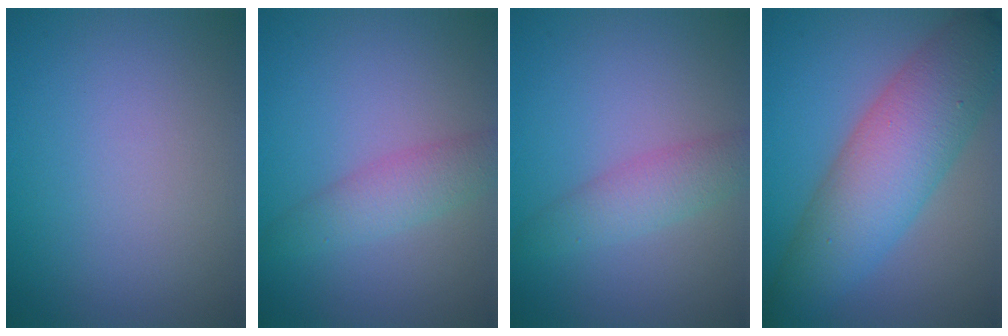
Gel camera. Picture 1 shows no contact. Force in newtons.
{"total": 2.9, "press": 2.9, "slide": 0.0}
{"total": 2.9, "press": 2.9, "slide": 0.0}
{"total": 8.7, "press": 8.7, "slide": 0.2}